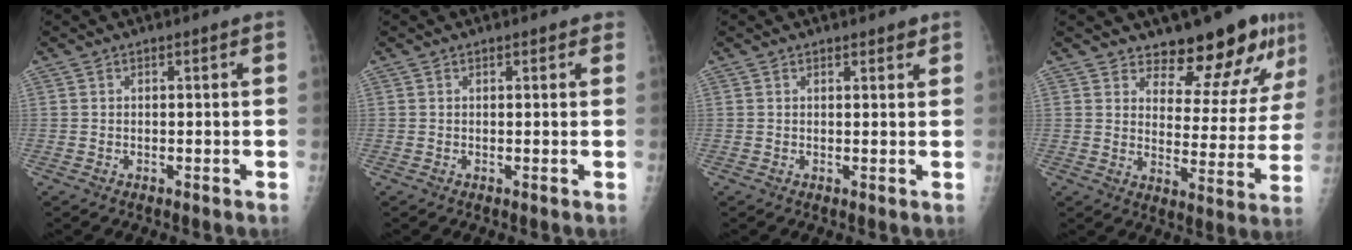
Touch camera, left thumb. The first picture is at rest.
{"total": 1.2, "force": [0.9, 0.6, 0.7], "torque": [-0.003, -0.002, 0.007]}
{"total": 1.7, "force": [1.3, 0.7, 0.9], "torque": [-0.003, -0.007, 0.015]}
{"total": 13.2, "force": [10.8, 4.5, 6.2], "torque": [-0.042, -0.092, 0.147]}